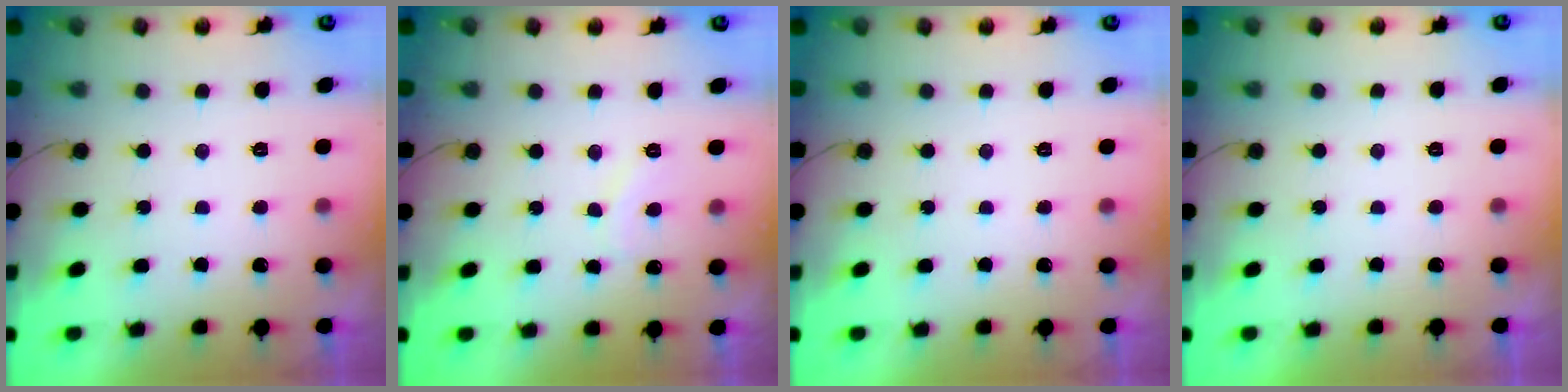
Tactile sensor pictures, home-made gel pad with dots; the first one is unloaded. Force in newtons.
{"total": 6.0, "press": 6.0, "slide": 0.4}
{"total": 0.0}
{"total": 1.9, "press": 1.9, "slide": 0.1}